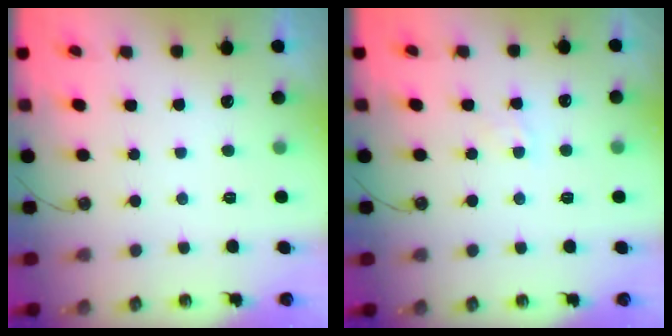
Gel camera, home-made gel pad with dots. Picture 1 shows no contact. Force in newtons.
{"total": 5.0, "press": 5.0, "slide": 0.7}